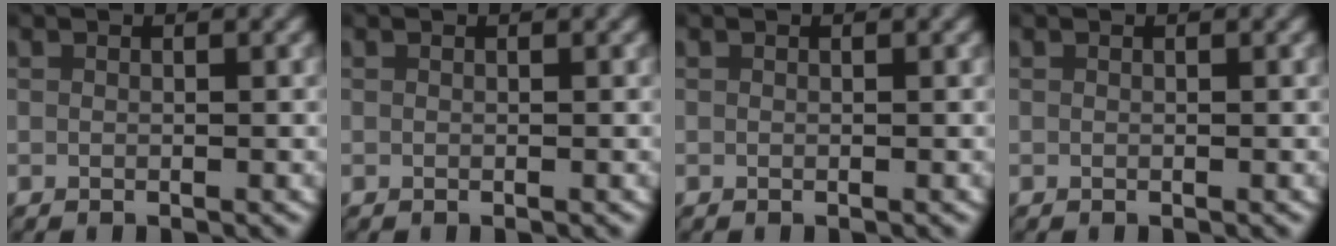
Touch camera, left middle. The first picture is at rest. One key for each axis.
{"total": 0.0}
{"total": 0.0}
{"total": 0.0}